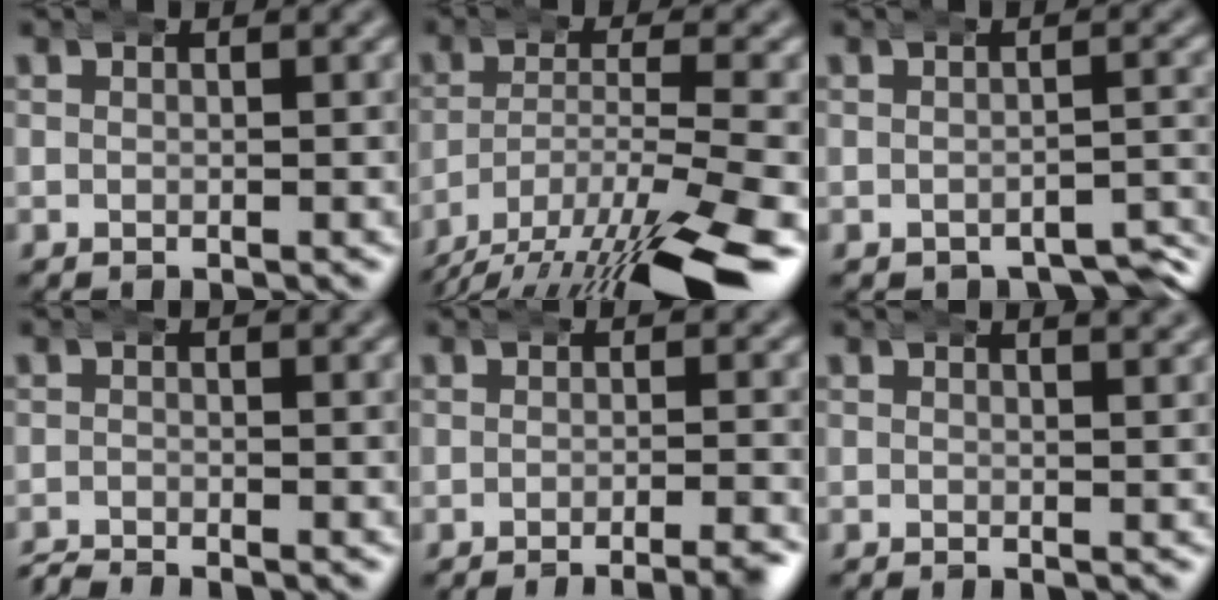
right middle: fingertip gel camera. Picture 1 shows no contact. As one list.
[{"total": 9.7, "force": [-5.5, 3.6, 7.2], "torque": [-0.133, -0.031, -0.069]}, {"total": 3.8, "force": [-3.4, 1.4, 1.0], "torque": [-0.011, -0.009, -0.049]}, {"total": 1.8, "force": [-1.8, 0.3, 0.1], "torque": [-0.005, -0.007, -0.030]}, {"total": 3.8, "force": [-3.4, 0.4, 1.8], "torque": [-0.009, 0.001, -0.059]}, {"total": 1.9, "force": [1.2, 0.4, 1.4], "torque": [-0.014, 0.008, 0.012]}]